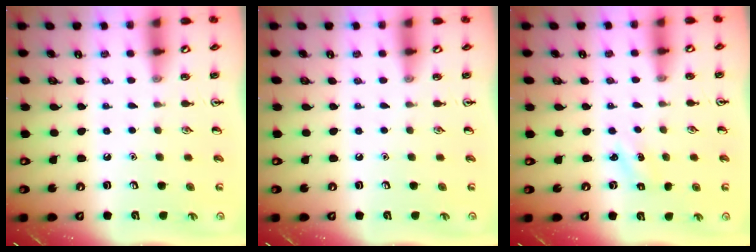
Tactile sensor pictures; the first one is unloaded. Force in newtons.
{"total": 0.0}
{"total": 1.4, "press": 1.3, "slide": 0.6}